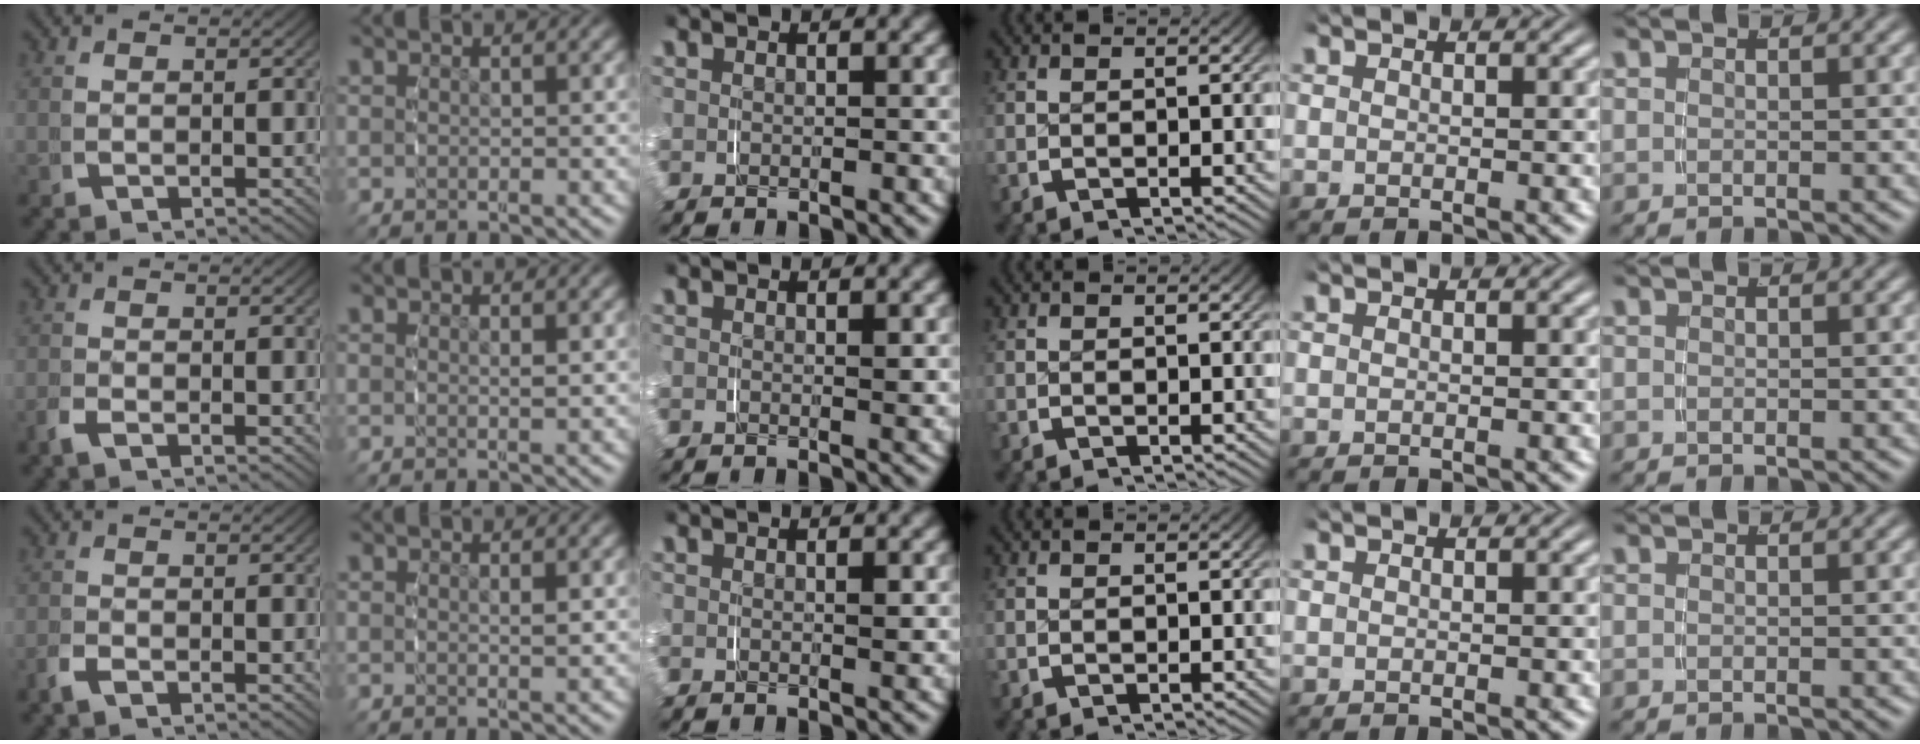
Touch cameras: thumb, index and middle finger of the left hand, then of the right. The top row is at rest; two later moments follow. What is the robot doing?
{"motion": "grasp_and_lifting", "object": "toothpaste"}